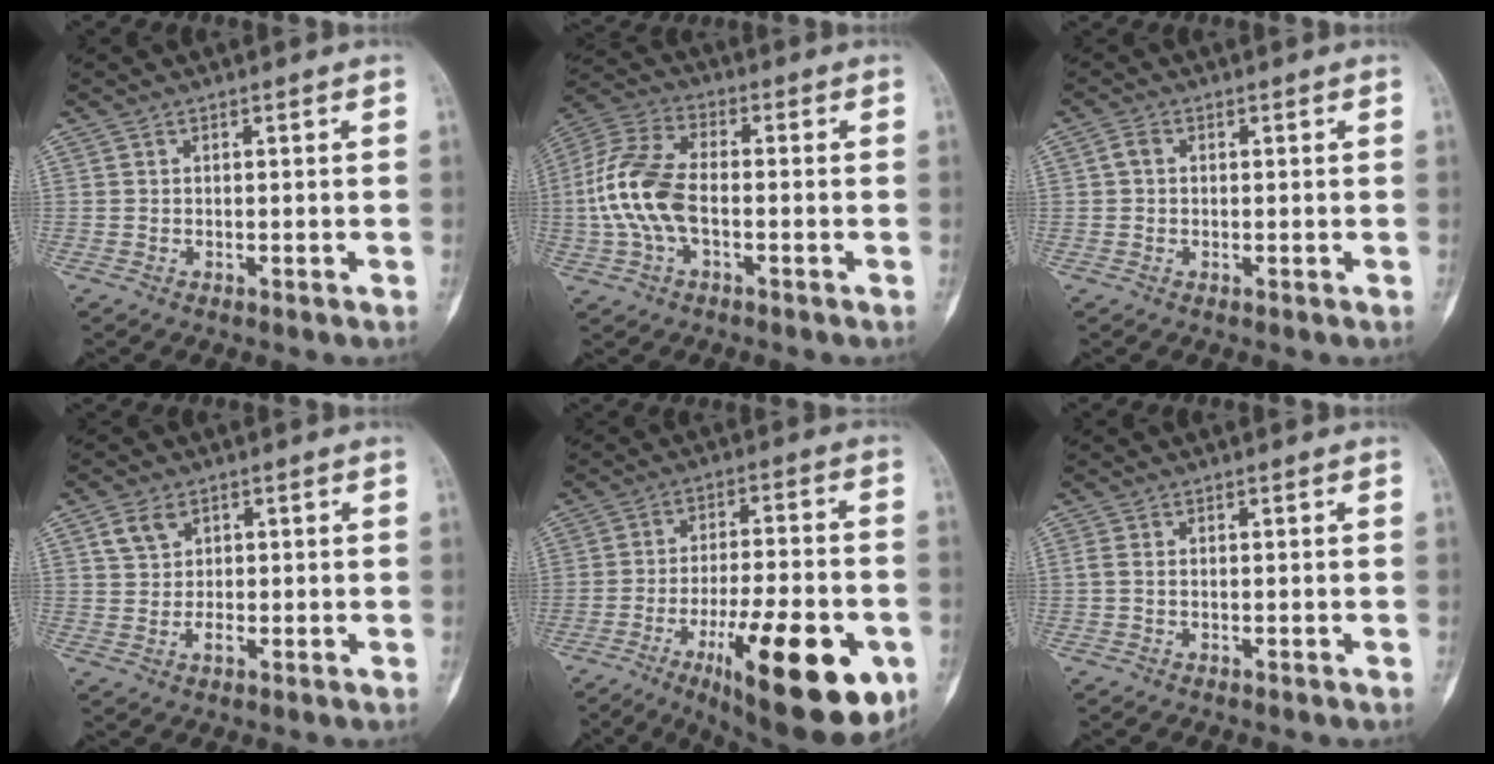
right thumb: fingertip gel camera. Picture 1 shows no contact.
{"total": 12.8, "force": [-1.5, 6.8, 10.7], "torque": [-0.239, 0.028, -0.035]}
{"total": 1.7, "force": [0.2, 1.4, 1.0], "torque": [-0.016, 0.005, 0.002]}
{"total": 4.7, "force": [1.6, 3.6, 2.5], "torque": [-0.033, -0.004, 0.032]}
{"total": 23.0, "force": [-9.2, 7.3, 19.8], "torque": [-0.259, 0.023, -0.125]}
{"total": 1.2, "force": [-0.1, 0.5, 1.1], "torque": [-0.025, -0.002, -0.006]}